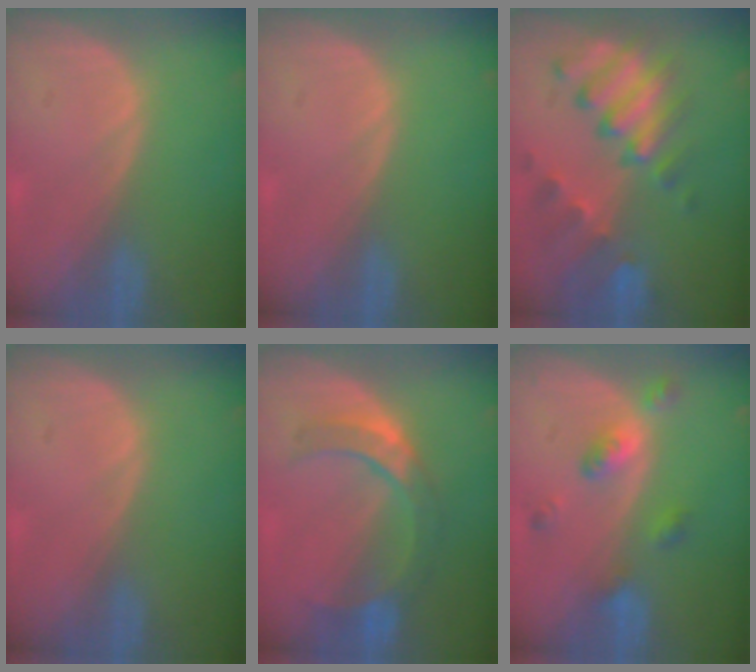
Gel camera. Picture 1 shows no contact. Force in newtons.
{"total": 0.0}
{"total": 10.0, "press": 8.8, "slide": 4.7}
{"total": 0.0}
{"total": 7.0, "press": 6.9, "slide": 1.1}
{"total": 5.3, "press": 4.7, "slide": 2.4}